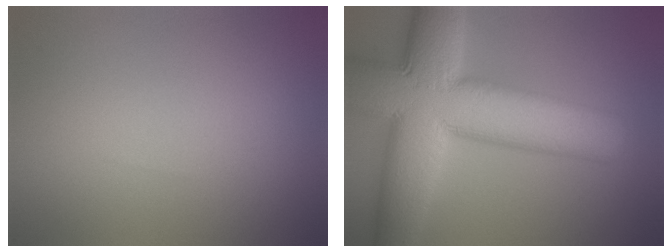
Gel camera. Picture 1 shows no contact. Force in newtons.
{"total": 14.7, "press": 14.7, "slide": 0.4}